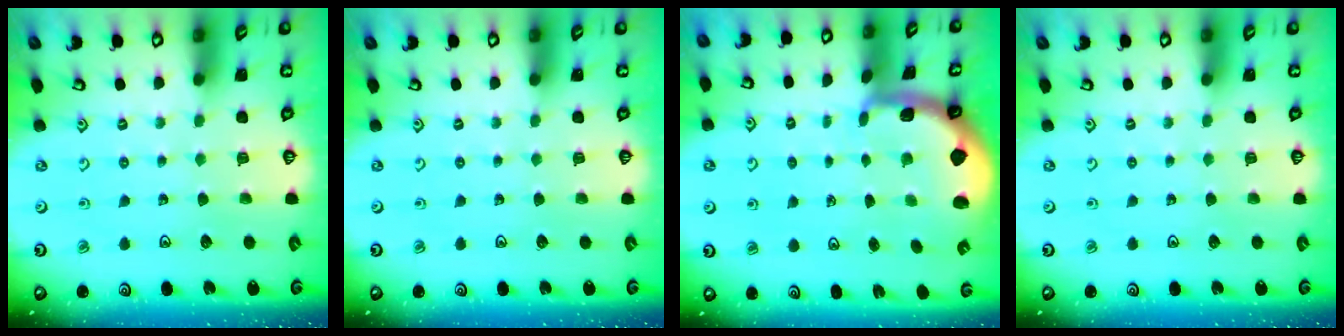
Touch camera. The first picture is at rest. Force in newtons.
{"total": 0.0}
{"total": 1.7, "press": 1.6, "slide": 0.4}
{"total": 0.0}